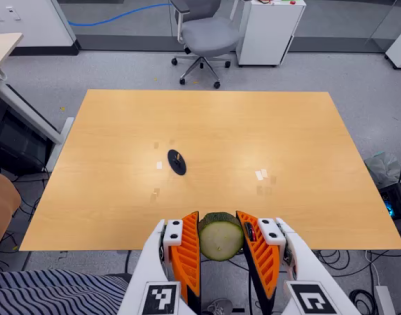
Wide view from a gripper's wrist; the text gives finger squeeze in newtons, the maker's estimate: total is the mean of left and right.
{"total": 11.3, "left": 10.2, "right": 12.4}